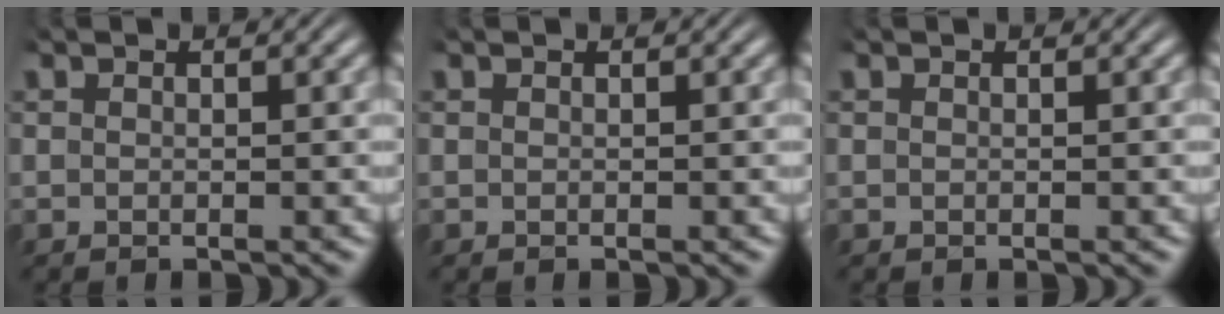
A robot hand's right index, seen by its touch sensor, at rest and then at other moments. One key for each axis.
{"total": 0.0}
{"total": 0.0}